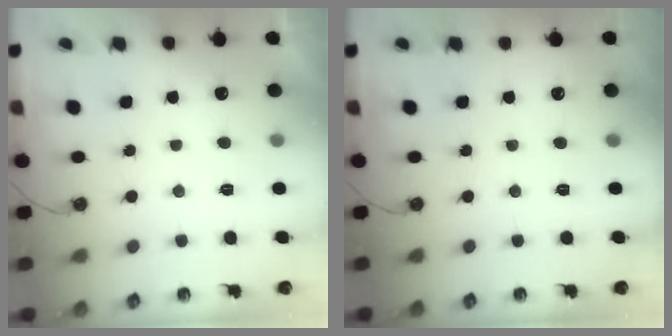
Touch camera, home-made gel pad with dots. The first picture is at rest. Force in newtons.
{"total": 0.0}